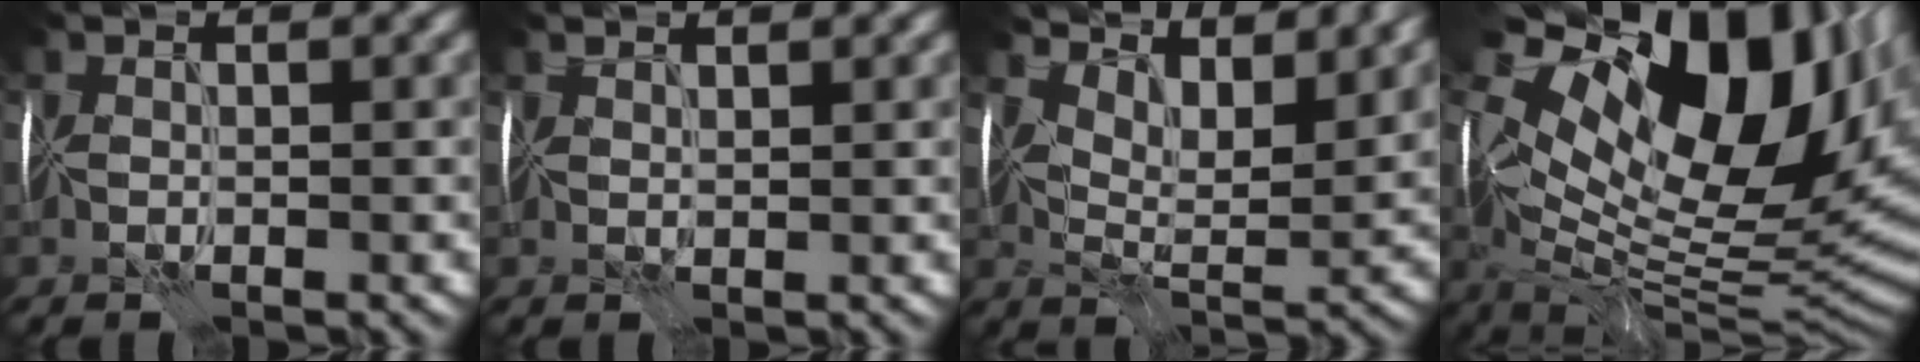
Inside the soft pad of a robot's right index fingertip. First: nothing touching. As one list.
[{"total": 1.6, "force": [1.5, 0.3, 0.4], "torque": [-0.012, 0.007, 0.026]}, {"total": 10.1, "force": [8.5, 2.9, 4.7], "torque": [-0.096, 0.002, 0.121]}, {"total": 17.8, "force": [4.6, 8.9, 14.7], "torque": [-0.224, 0.029, 0.074]}]